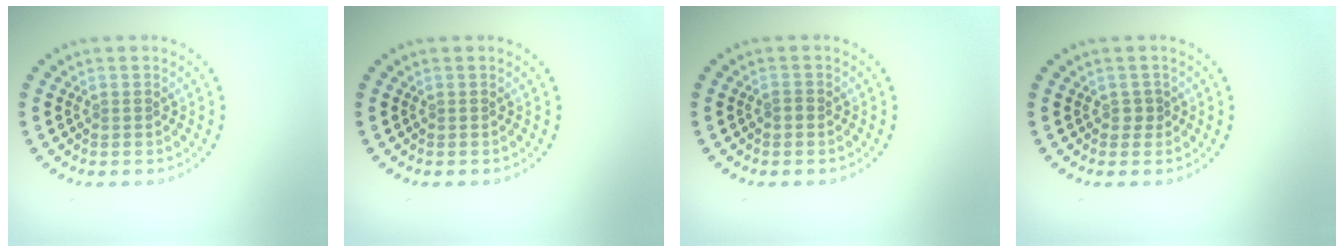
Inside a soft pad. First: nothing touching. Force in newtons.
{"total": 0.0}
{"total": 0.7, "press": 0.7, "slide": 0.3}
{"total": 0.8, "press": 0.7, "slide": 0.3}